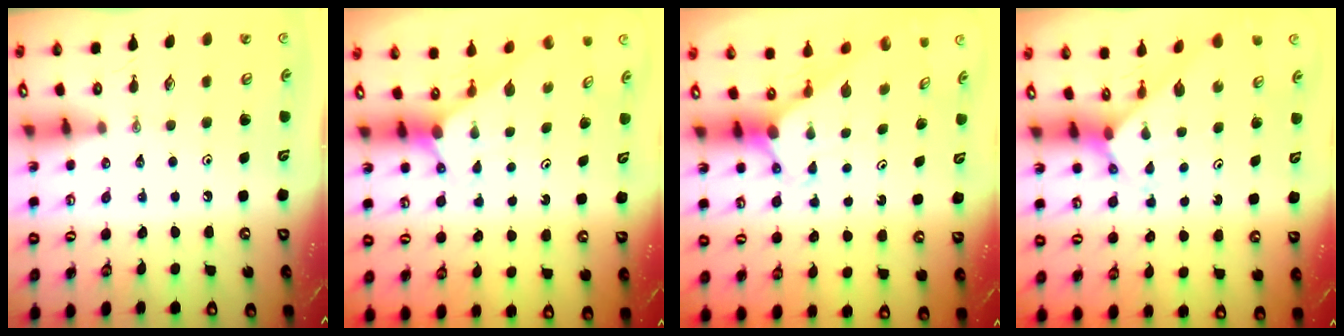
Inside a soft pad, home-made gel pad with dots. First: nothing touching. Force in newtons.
{"total": 2.6, "press": 2.5, "slide": 0.3}
{"total": 3.0, "press": 3.0, "slide": 0.3}
{"total": 2.6, "press": 2.6, "slide": 0.2}